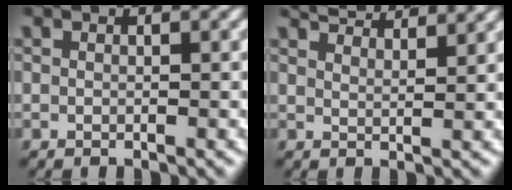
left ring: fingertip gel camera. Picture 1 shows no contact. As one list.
[{"total": 4.4, "force": [4.1, 0.3, 1.5], "torque": [-0.024, 0.004, 0.070]}]